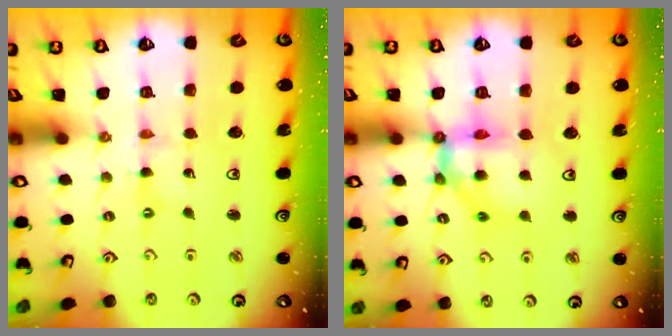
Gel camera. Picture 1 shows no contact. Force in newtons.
{"total": 11.8, "press": 11.7, "slide": 1.2}